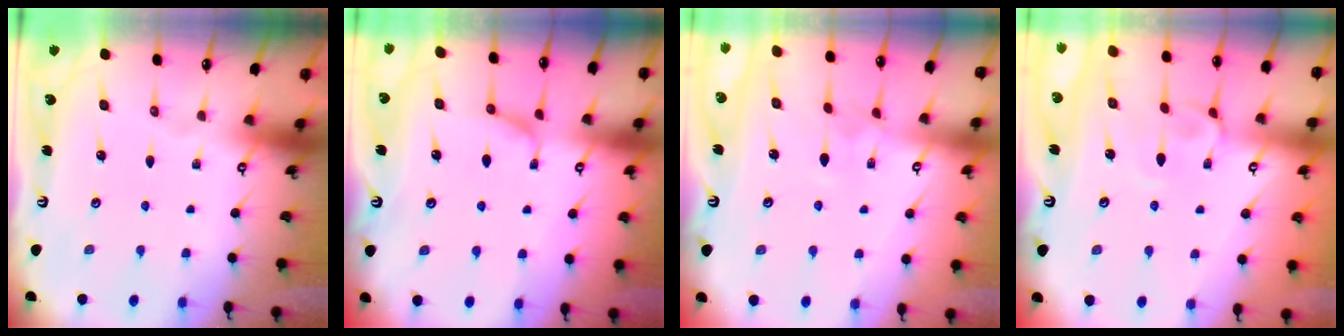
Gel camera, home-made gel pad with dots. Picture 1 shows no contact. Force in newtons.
{"total": 1.5, "press": 1.1, "slide": 1.0}
{"total": 2.9, "press": 2.9, "slide": 0.2}
{"total": 3.6, "press": 3.6, "slide": 0.5}